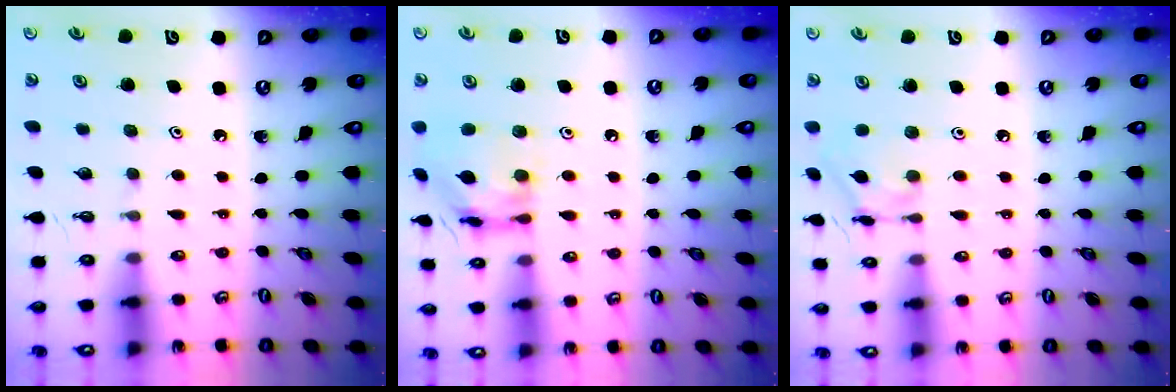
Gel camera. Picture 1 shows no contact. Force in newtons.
{"total": 13.5, "press": 13.4, "slide": 1.1}
{"total": 9.8, "press": 9.8, "slide": 0.6}